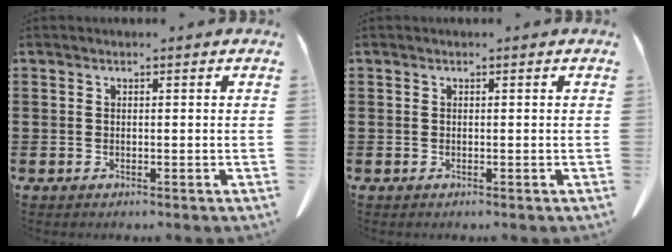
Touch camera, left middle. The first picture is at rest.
{"total": 0.0}